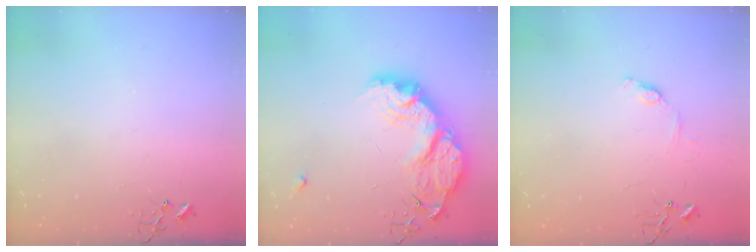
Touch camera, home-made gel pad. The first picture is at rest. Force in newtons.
{"total": 25.2, "press": 25.1, "slide": 2.0}
{"total": 7.3, "press": 7.3, "slide": 0.7}